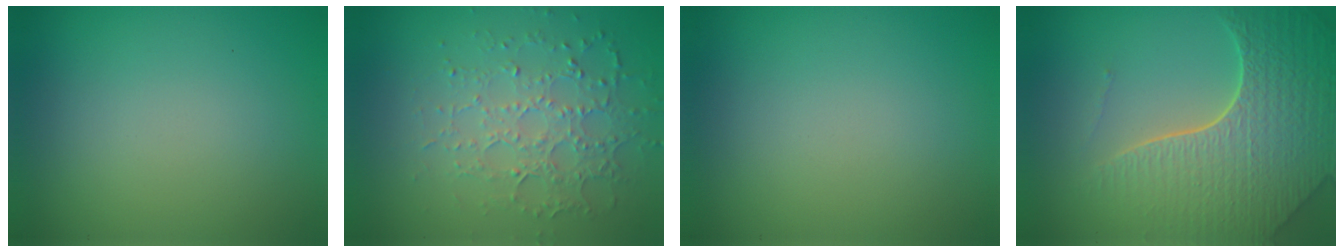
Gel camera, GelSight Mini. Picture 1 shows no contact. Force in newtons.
{"total": 3.5, "press": 3.3, "slide": 1.2}
{"total": 0.0}
{"total": 8.4, "press": 5.8, "slide": 6.0}